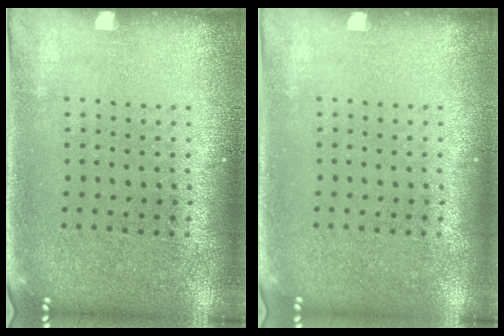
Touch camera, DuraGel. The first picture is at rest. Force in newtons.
{"total": 0.0}